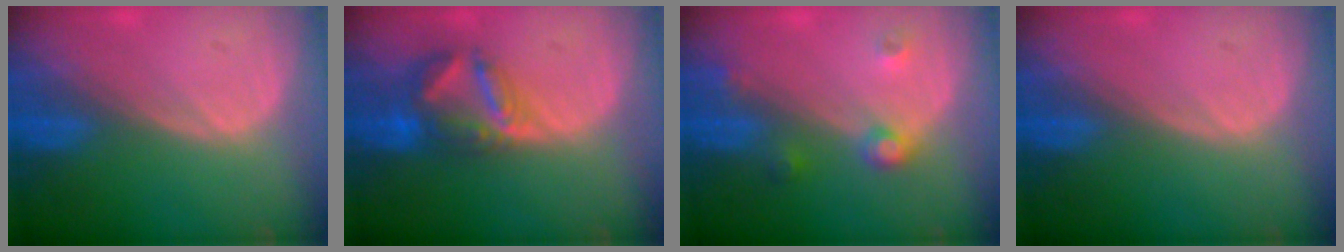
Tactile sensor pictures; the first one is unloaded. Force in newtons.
{"total": 7.1, "press": 6.4, "slide": 3.2}
{"total": 3.7, "press": 3.4, "slide": 1.3}
{"total": 0.0}